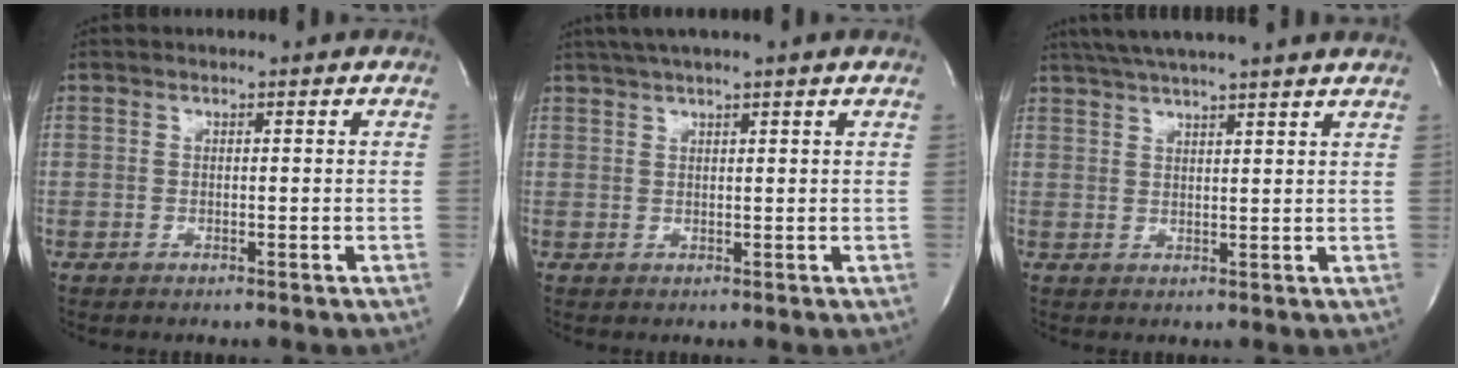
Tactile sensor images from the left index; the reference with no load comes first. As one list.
[{"total": 6.2, "force": [4.9, -0.3, 3.8], "torque": [-0.064, 0.033, 0.078]}, {"total": 13.8, "force": [12.0, -0.2, 6.9], "torque": [-0.122, 0.035, 0.162]}]